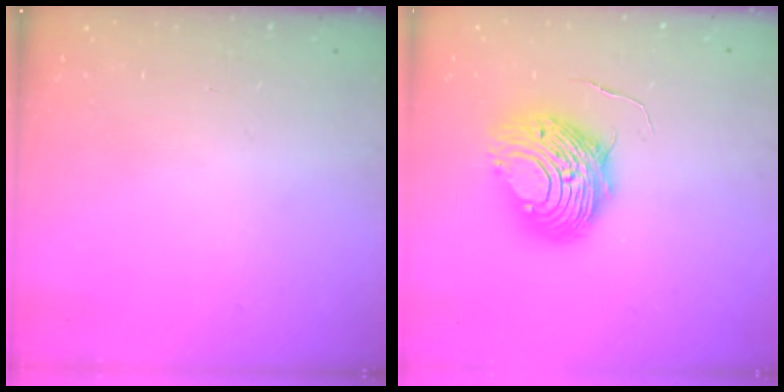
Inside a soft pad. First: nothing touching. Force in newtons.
{"total": 10.6, "press": 10.6, "slide": 0.9}